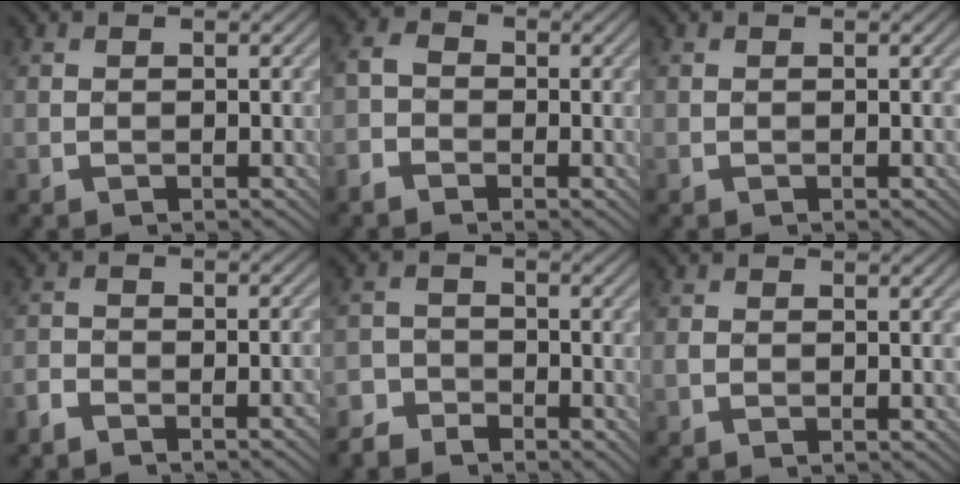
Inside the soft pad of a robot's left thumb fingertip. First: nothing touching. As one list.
[{"total": 2.9, "force": [-1.8, 1.8, 1.4], "torque": [-0.036, 0.003, -0.049]}, {"total": 0.0}, {"total": 4.1, "force": [-3.4, 1.0, 2.1], "torque": [-0.037, -0.002, -0.066]}, {"total": 3.7, "force": [-3.3, 1.5, 0.8], "torque": [-0.013, -0.001, -0.073]}, {"total": 0.6, "force": [-0.2, 0.4, 0.4], "torque": [-0.011, 0.000, -0.005]}]